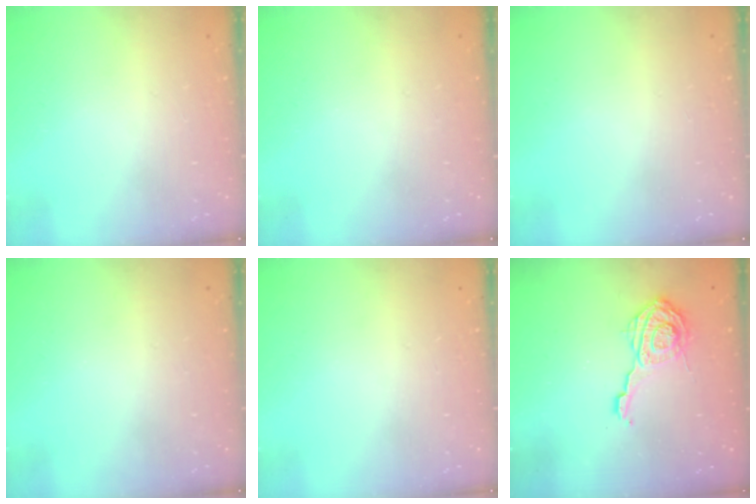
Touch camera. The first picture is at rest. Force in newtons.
{"total": 0.0}
{"total": 0.0}
{"total": 0.0}
{"total": 0.0}
{"total": 11.2, "press": 11.2, "slide": 1.3}